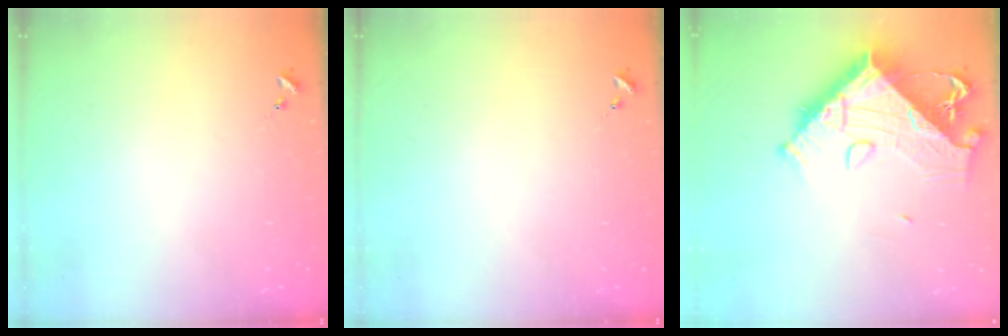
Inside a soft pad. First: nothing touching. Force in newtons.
{"total": 0.0}
{"total": 20.0, "press": 19.9, "slide": 2.3}